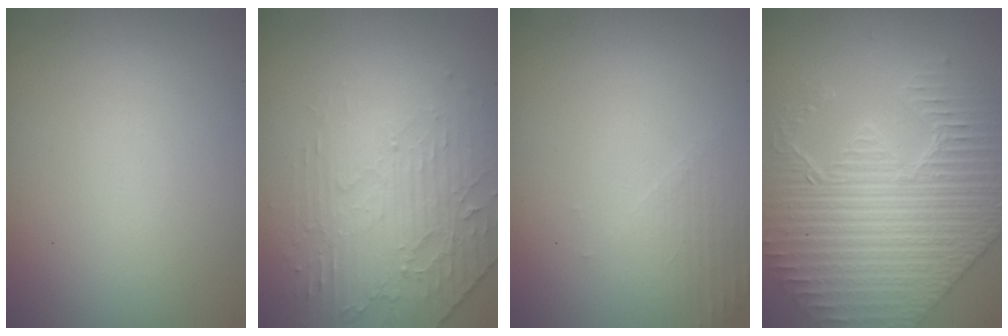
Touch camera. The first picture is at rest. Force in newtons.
{"total": 4.5, "press": 3.4, "slide": 3.0}
{"total": 1.6, "press": 1.6, "slide": 0.4}
{"total": 6.6, "press": 5.7, "slide": 3.3}